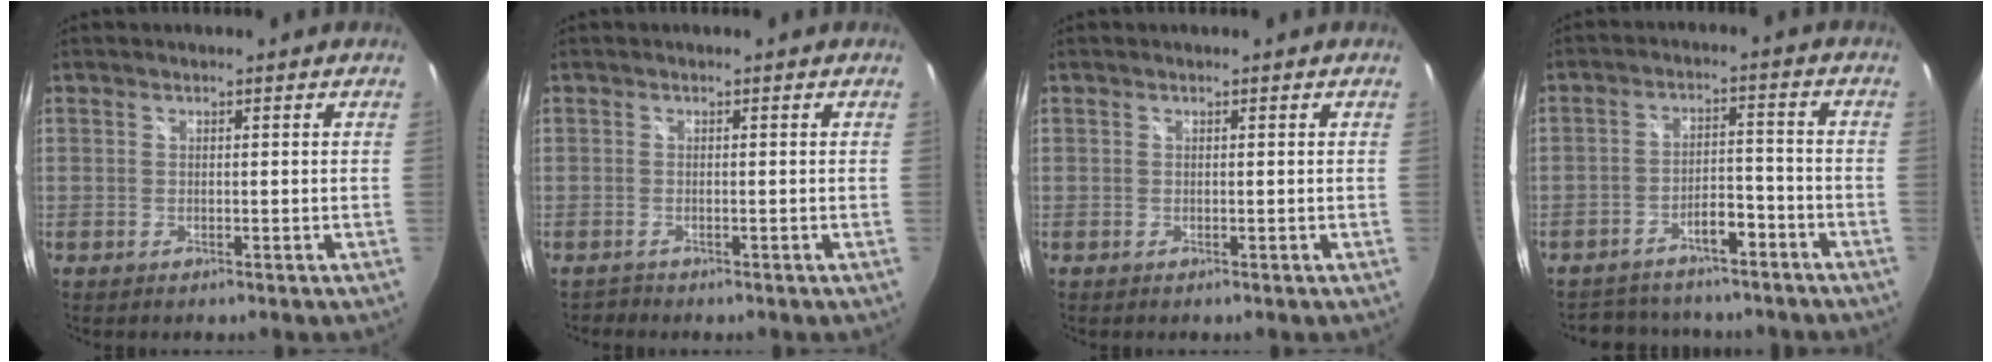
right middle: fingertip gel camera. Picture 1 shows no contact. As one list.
[{"total": 0.6, "force": [-0.6, 0.1, 0.1], "torque": [-0.001, -0.001, -0.013]}, {"total": 0.0}, {"total": 11.4, "force": [-9.2, 4.9, 4.5], "torque": [-0.093, 0.030, -0.121]}]